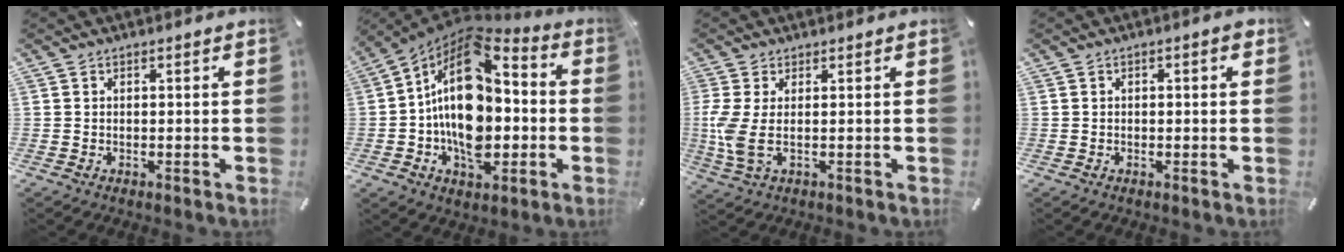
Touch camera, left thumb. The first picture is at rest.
{"total": 19.9, "force": [-0.5, 13.4, 14.7], "torque": [-0.261, -0.016, -0.008]}
{"total": 6.2, "force": [0.1, 2.0, 5.8], "torque": [-0.143, -0.023, 0.000]}
{"total": 1.7, "force": [0.0, 0.7, 1.5], "torque": [-0.027, 0.005, -0.002]}